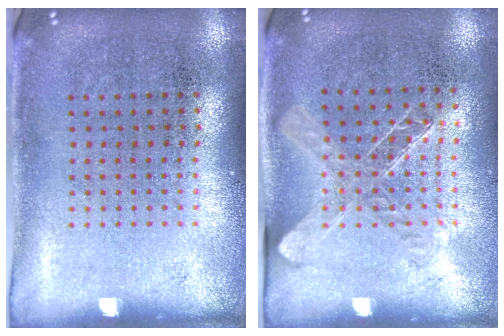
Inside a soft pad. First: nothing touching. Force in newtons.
{"total": 1.3, "press": 1.1, "slide": 0.7}